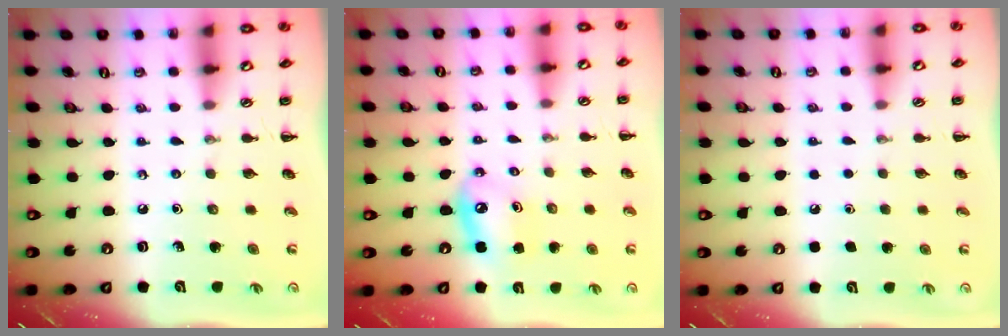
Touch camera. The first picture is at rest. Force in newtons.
{"total": 7.5, "press": 7.3, "slide": 1.8}
{"total": 1.7, "press": 1.6, "slide": 0.1}